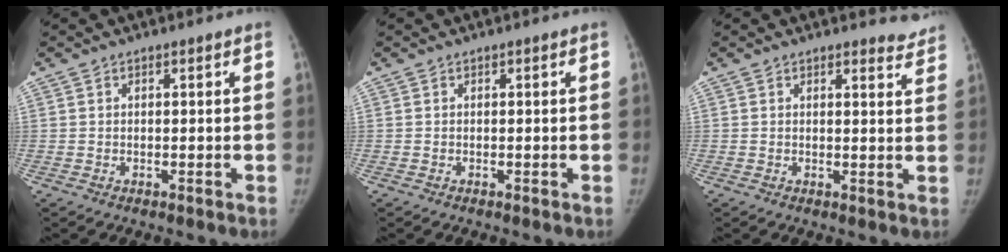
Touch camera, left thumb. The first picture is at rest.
{"total": 0.0}
{"total": 4.3, "force": [4.1, 1.0, 0.3], "torque": [0.016, -0.030, 0.030]}